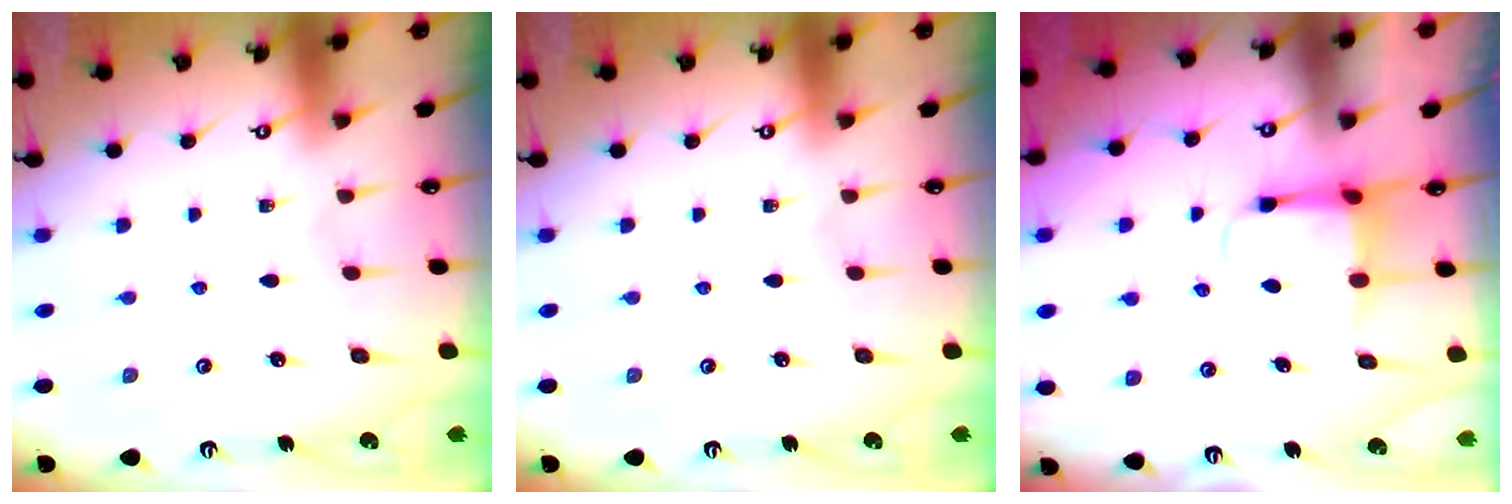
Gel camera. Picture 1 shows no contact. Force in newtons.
{"total": 0.0}
{"total": 3.9, "press": 3.8, "slide": 0.6}